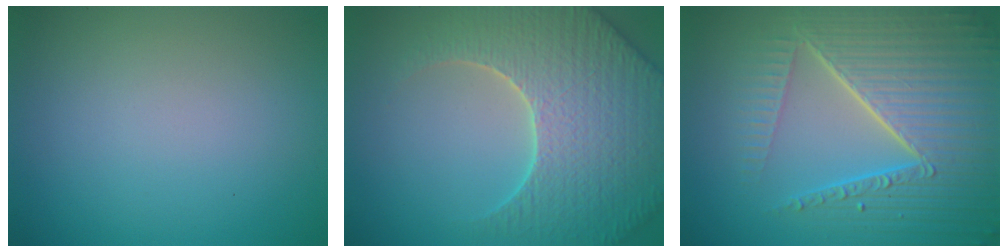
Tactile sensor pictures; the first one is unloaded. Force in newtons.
{"total": 7.7, "press": 7.4, "slide": 2.2}
{"total": 8.8, "press": 6.1, "slide": 6.4}